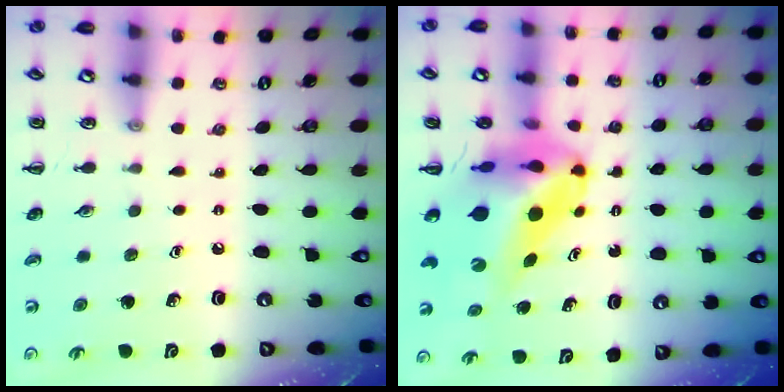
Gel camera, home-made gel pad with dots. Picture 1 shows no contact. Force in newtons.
{"total": 12.0, "press": 11.4, "slide": 3.7}